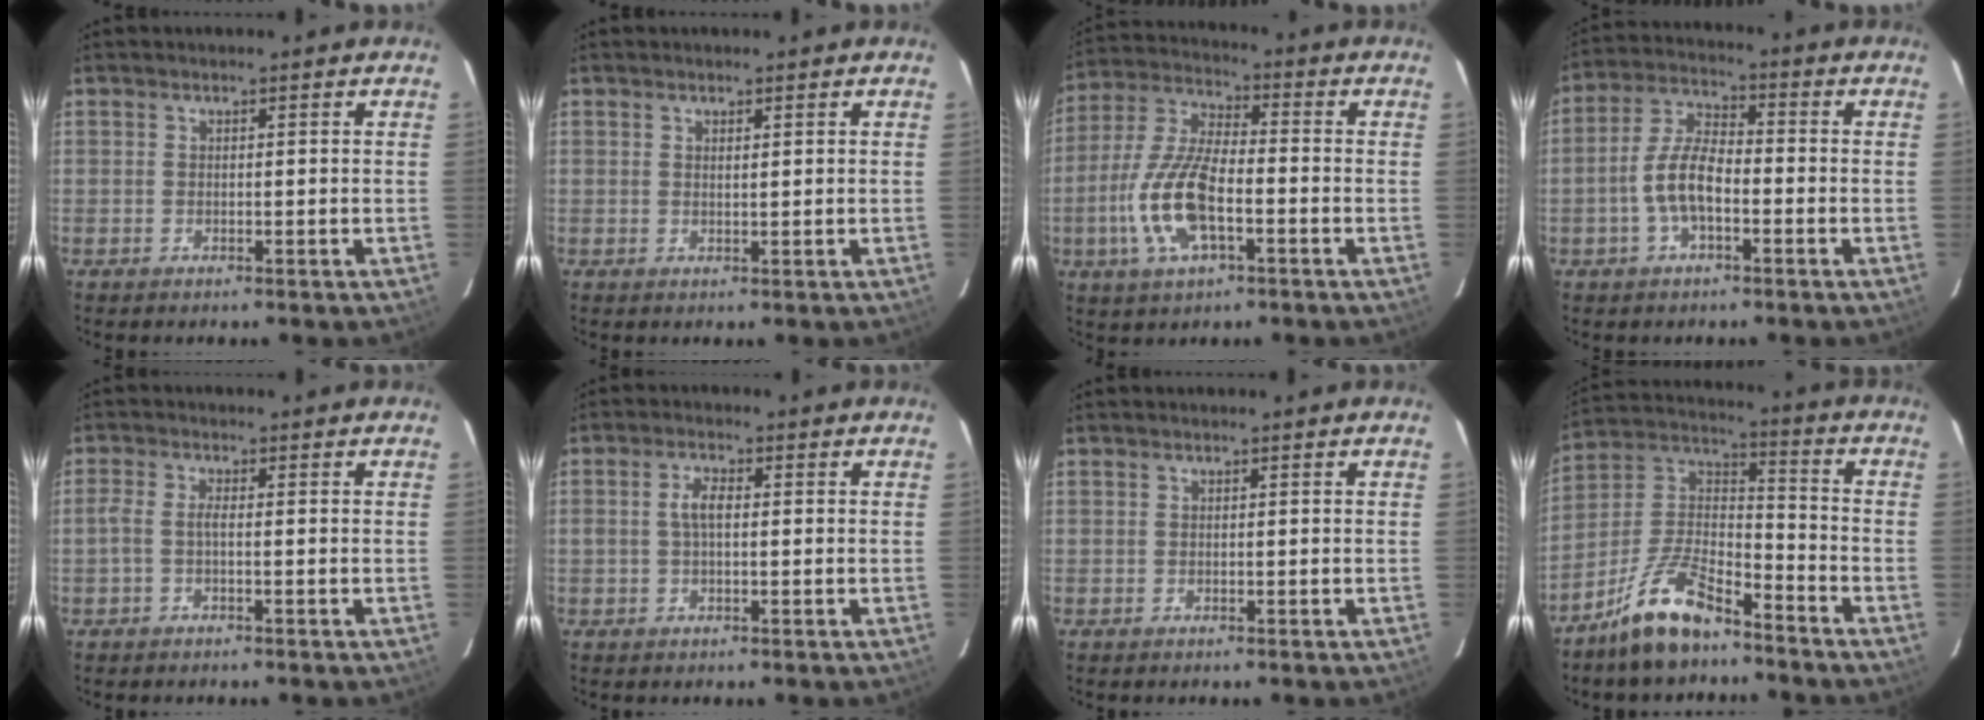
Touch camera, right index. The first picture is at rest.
{"total": 0.8, "force": [0.6, 0.1, 0.6], "torque": [-0.010, 0.001, 0.012]}
{"total": 13.6, "force": [-4.2, 5.2, 11.8], "torque": [-0.258, -0.002, -0.082]}
{"total": 8.0, "force": [-2.5, 3.5, 6.8], "torque": [-0.142, 0.012, -0.049]}
{"total": 2.0, "force": [-0.7, 0.3, 1.8], "torque": [-0.041, 0.004, -0.018]}
{"total": 3.2, "force": [0.1, 1.4, 2.9], "torque": [-0.057, 0.008, 0.003]}
{"total": 0.0}
{"total": 13.1, "force": [-9.4, 4.6, 7.9], "torque": [-0.172, 0.021, -0.178]}